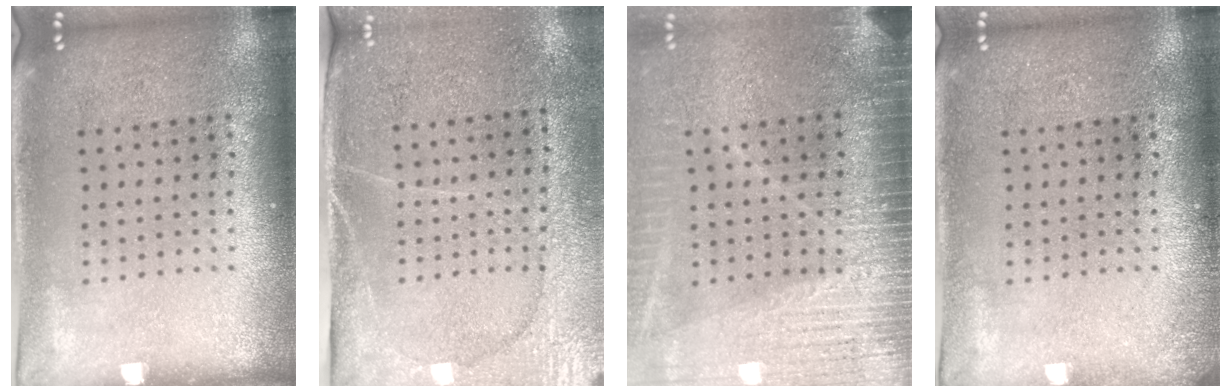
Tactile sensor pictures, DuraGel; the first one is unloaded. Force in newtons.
{"total": 2.9, "press": 2.6, "slide": 1.3}
{"total": 3.8, "press": 3.3, "slide": 1.9}
{"total": 0.9, "press": 0.9, "slide": 0.2}